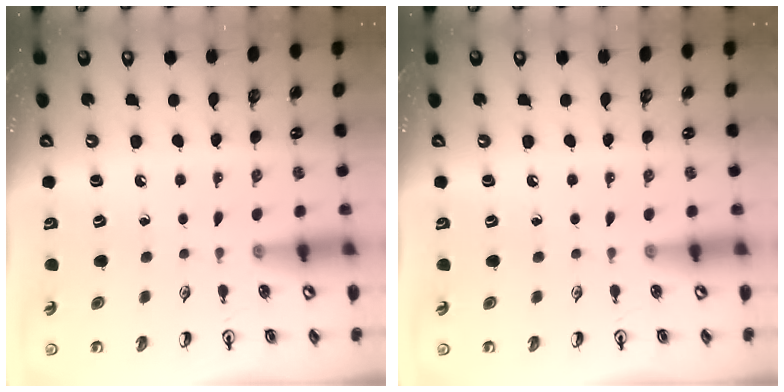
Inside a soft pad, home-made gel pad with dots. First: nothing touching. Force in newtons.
{"total": 0.0}